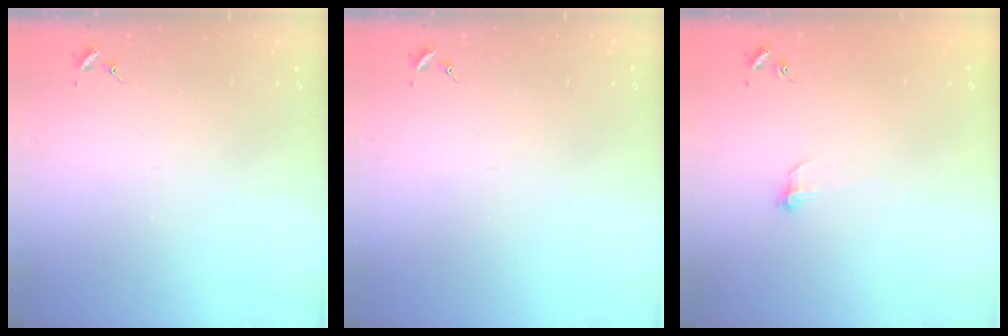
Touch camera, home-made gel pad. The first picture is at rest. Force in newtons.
{"total": 0.0}
{"total": 5.3, "press": 5.2, "slide": 0.4}